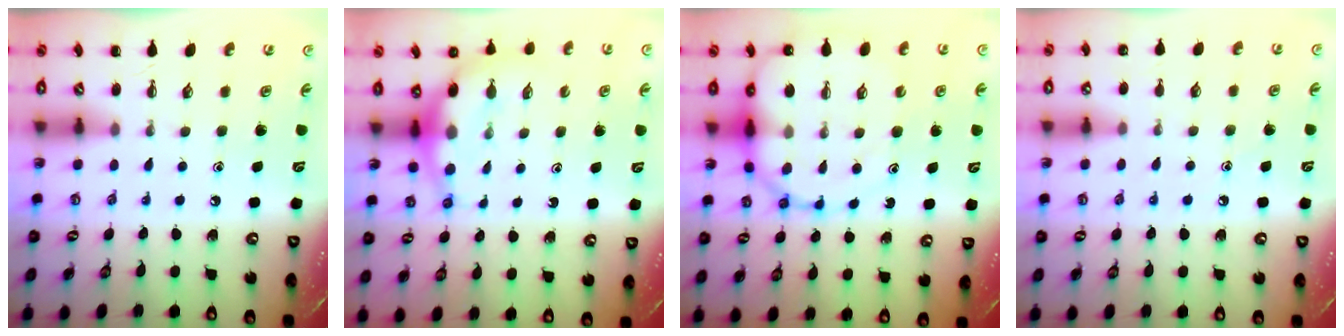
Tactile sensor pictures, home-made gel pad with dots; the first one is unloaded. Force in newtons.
{"total": 7.3, "press": 7.2, "slide": 1.6}
{"total": 15.7, "press": 15.3, "slide": 3.5}
{"total": 5.4, "press": 5.2, "slide": 1.7}